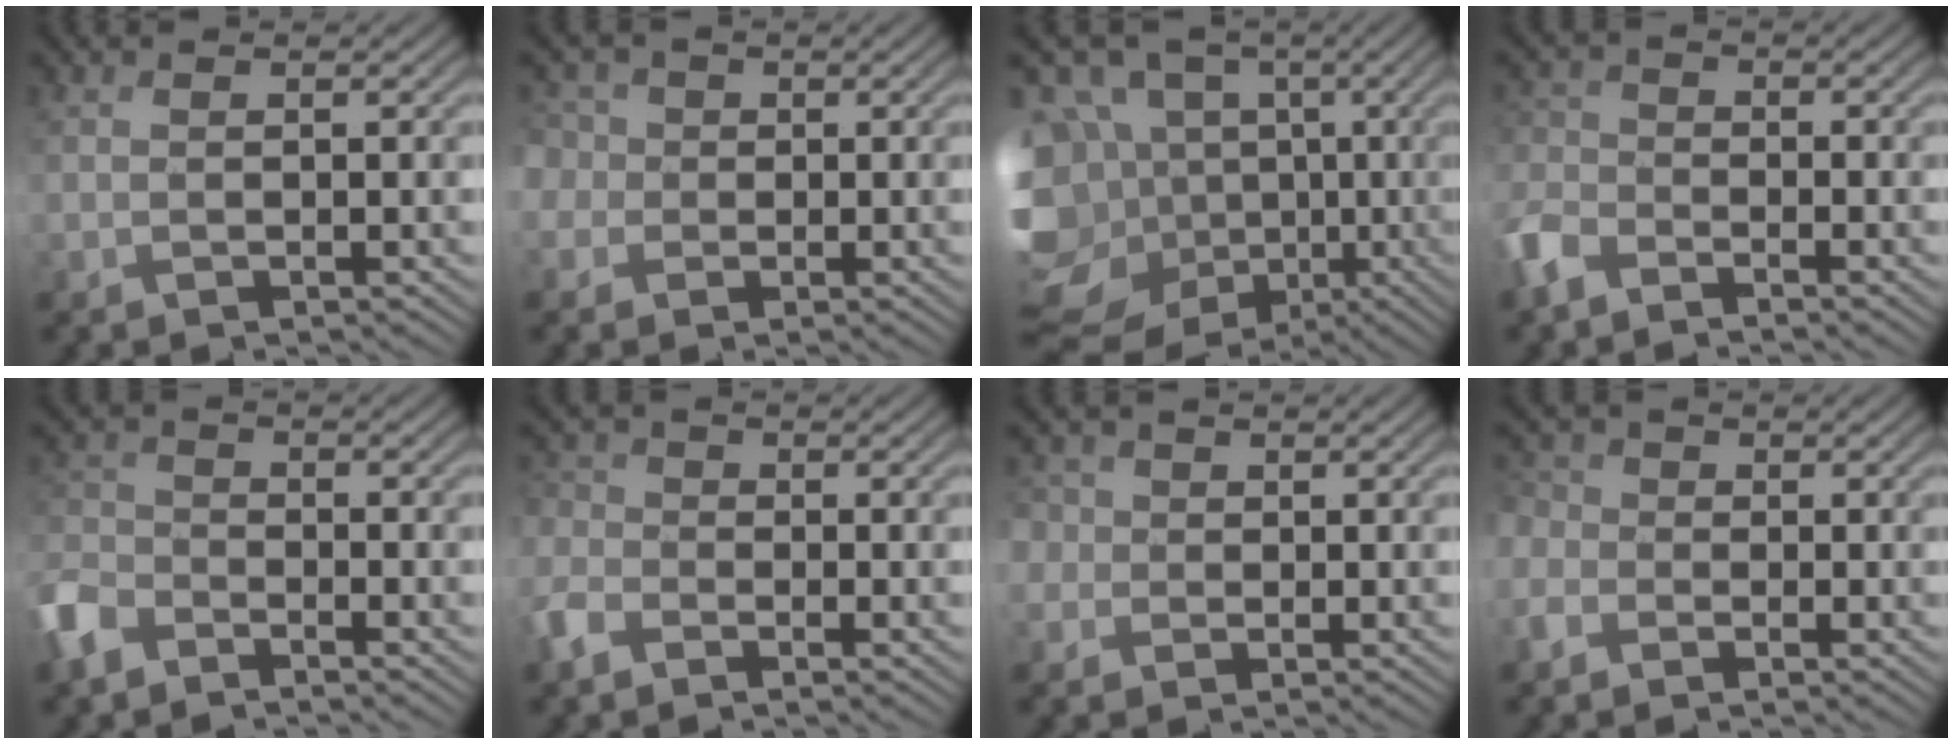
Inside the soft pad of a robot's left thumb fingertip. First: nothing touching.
{"total": 5.3, "force": [0.7, 4.8, 2.1], "torque": [-0.080, 0.014, -0.012]}
{"total": 18.7, "force": [-4.6, 14.6, 10.7], "torque": [-0.277, 0.020, -0.060]}
{"total": 5.0, "force": [-3.6, 2.6, 2.3], "torque": [-0.060, -0.002, -0.093]}
{"total": 5.6, "force": [-4.0, 3.0, 2.4], "torque": [-0.064, -0.003, -0.099]}
{"total": 4.4, "force": [-2.6, 3.0, 1.9], "torque": [-0.060, 0.000, -0.071]}
{"total": 4.0, "force": [0.7, 3.7, 1.3], "torque": [-0.046, 0.011, -0.015]}
{"total": 3.7, "force": [-1.8, 2.9, 1.3], "torque": [-0.048, 0.002, -0.054]}